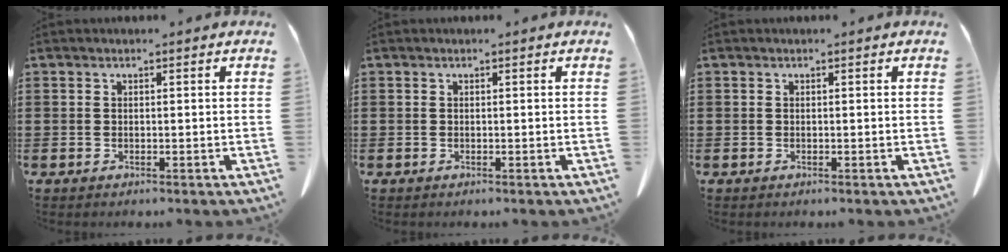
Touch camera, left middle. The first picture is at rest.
{"total": 0.0}
{"total": 0.0}